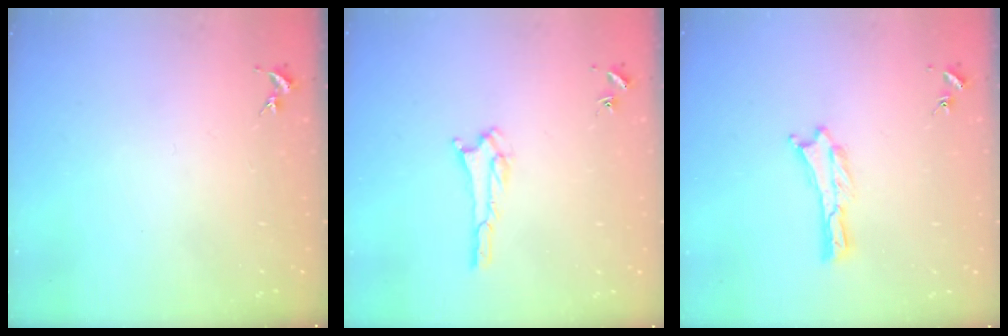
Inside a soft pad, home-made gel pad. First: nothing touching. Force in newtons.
{"total": 1.8, "press": 1.8, "slide": 0.2}
{"total": 0.0}